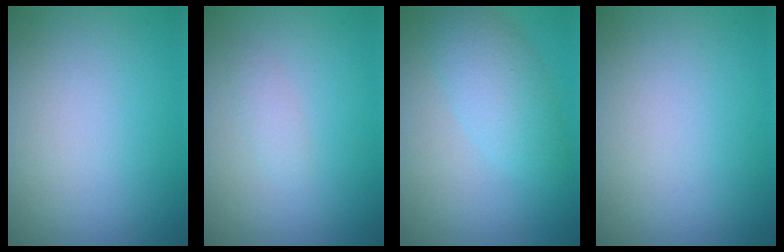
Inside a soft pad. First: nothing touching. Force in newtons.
{"total": 1.0, "press": 1.0, "slide": 0.1}
{"total": 3.9, "press": 3.9, "slide": 0.2}
{"total": 0.0}